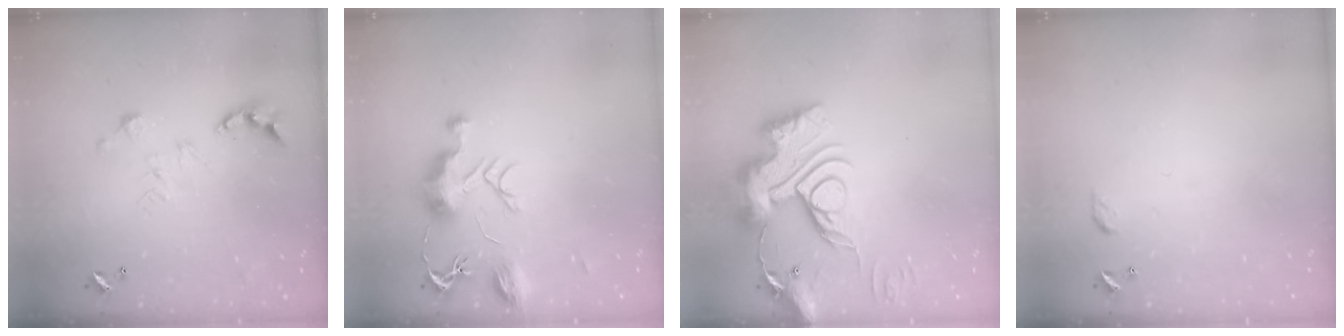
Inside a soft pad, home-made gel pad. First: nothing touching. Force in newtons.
{"total": 9.4, "press": 9.4, "slide": 0.3}
{"total": 18.7, "press": 18.6, "slide": 1.7}
{"total": 3.2, "press": 3.2, "slide": 0.4}